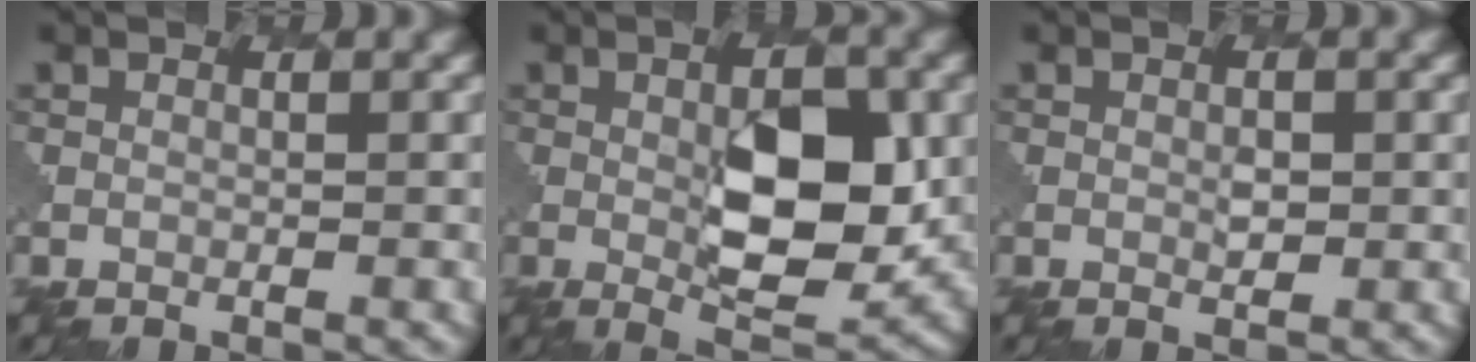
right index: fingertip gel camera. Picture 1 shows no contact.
{"total": 8.2, "force": [0.1, 3.3, 7.5], "torque": [-0.109, -0.006, 0.008]}
{"total": 1.0, "force": [0.3, 0.6, 0.8], "torque": [-0.010, -0.003, 0.008]}